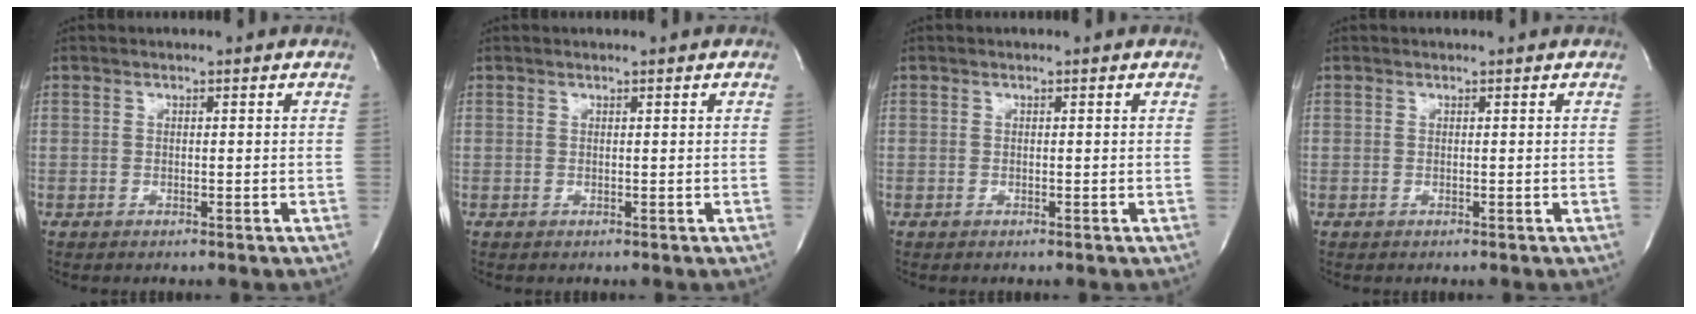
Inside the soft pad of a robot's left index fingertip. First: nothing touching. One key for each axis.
{"total": 0.0}
{"total": 0.0}
{"total": 0.0}